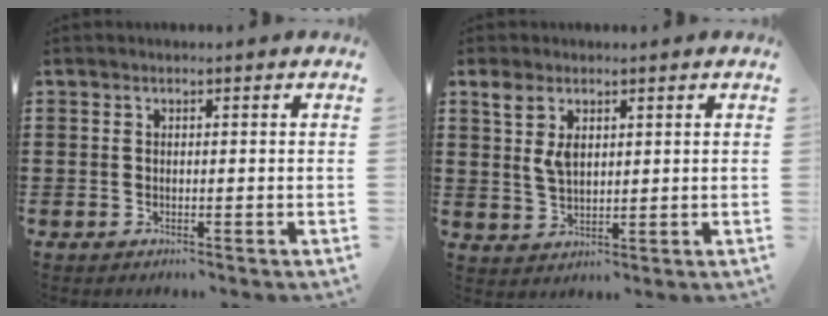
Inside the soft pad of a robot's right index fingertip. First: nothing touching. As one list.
[{"total": 4.4, "force": [1.9, 2.2, 3.3], "torque": [-0.073, 0.008, 0.033]}]